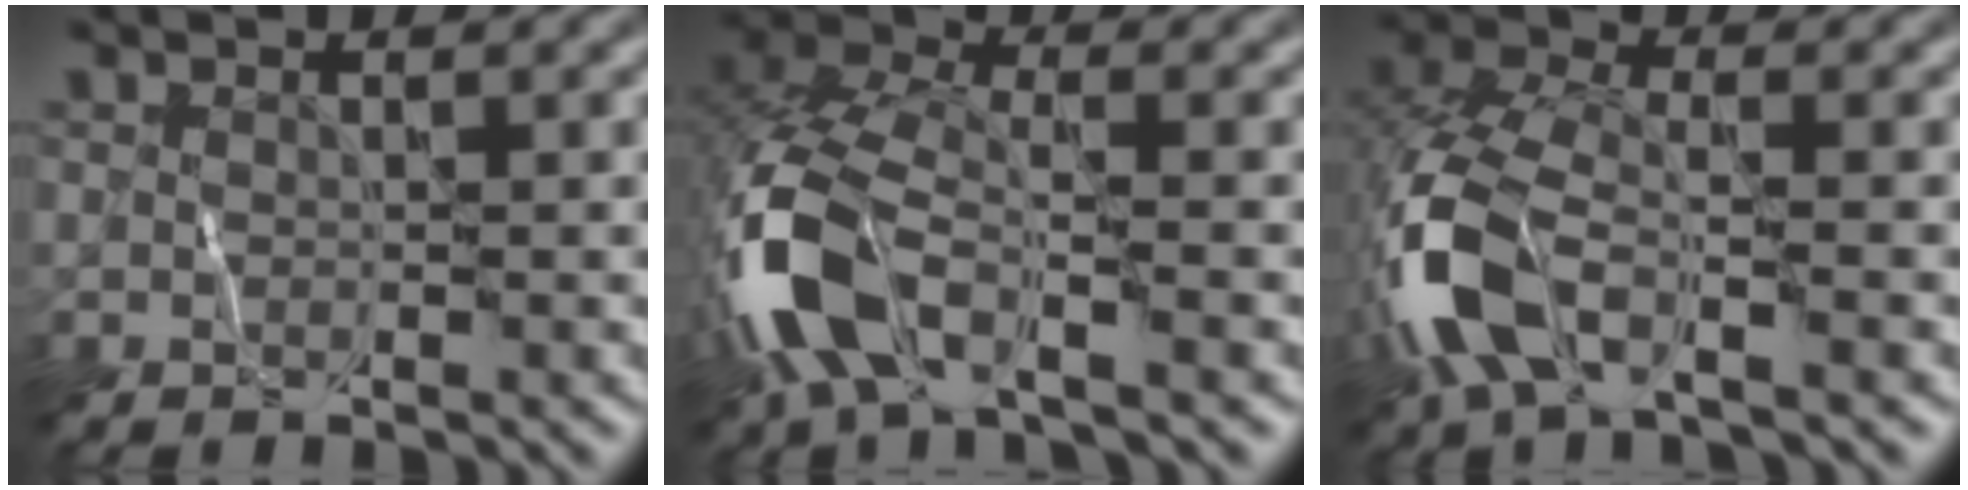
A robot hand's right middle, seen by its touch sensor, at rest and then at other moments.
{"total": 9.7, "force": [-4.2, 4.5, 7.5], "torque": [-0.180, -0.004, -0.093]}
{"total": 8.2, "force": [-3.2, 3.9, 6.5], "torque": [-0.165, 0.000, -0.080]}